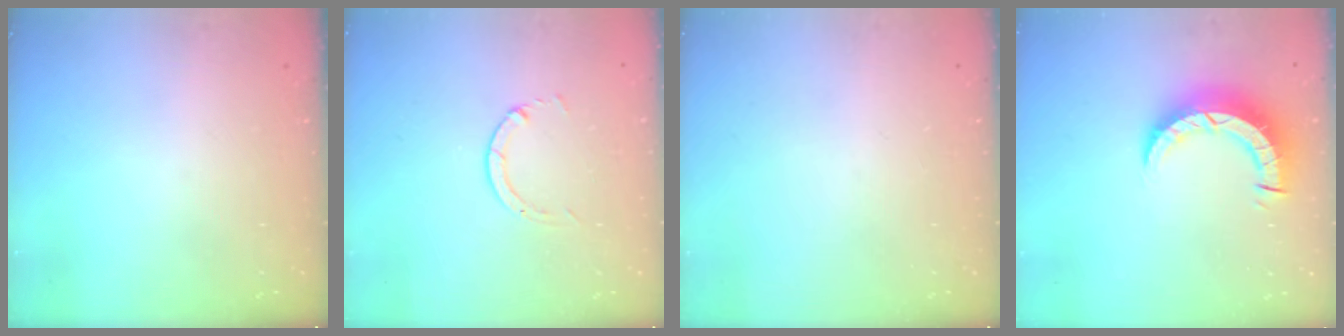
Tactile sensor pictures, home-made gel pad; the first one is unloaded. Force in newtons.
{"total": 1.3, "press": 1.2, "slide": 0.3}
{"total": 0.0}
{"total": 8.6, "press": 8.5, "slide": 0.9}